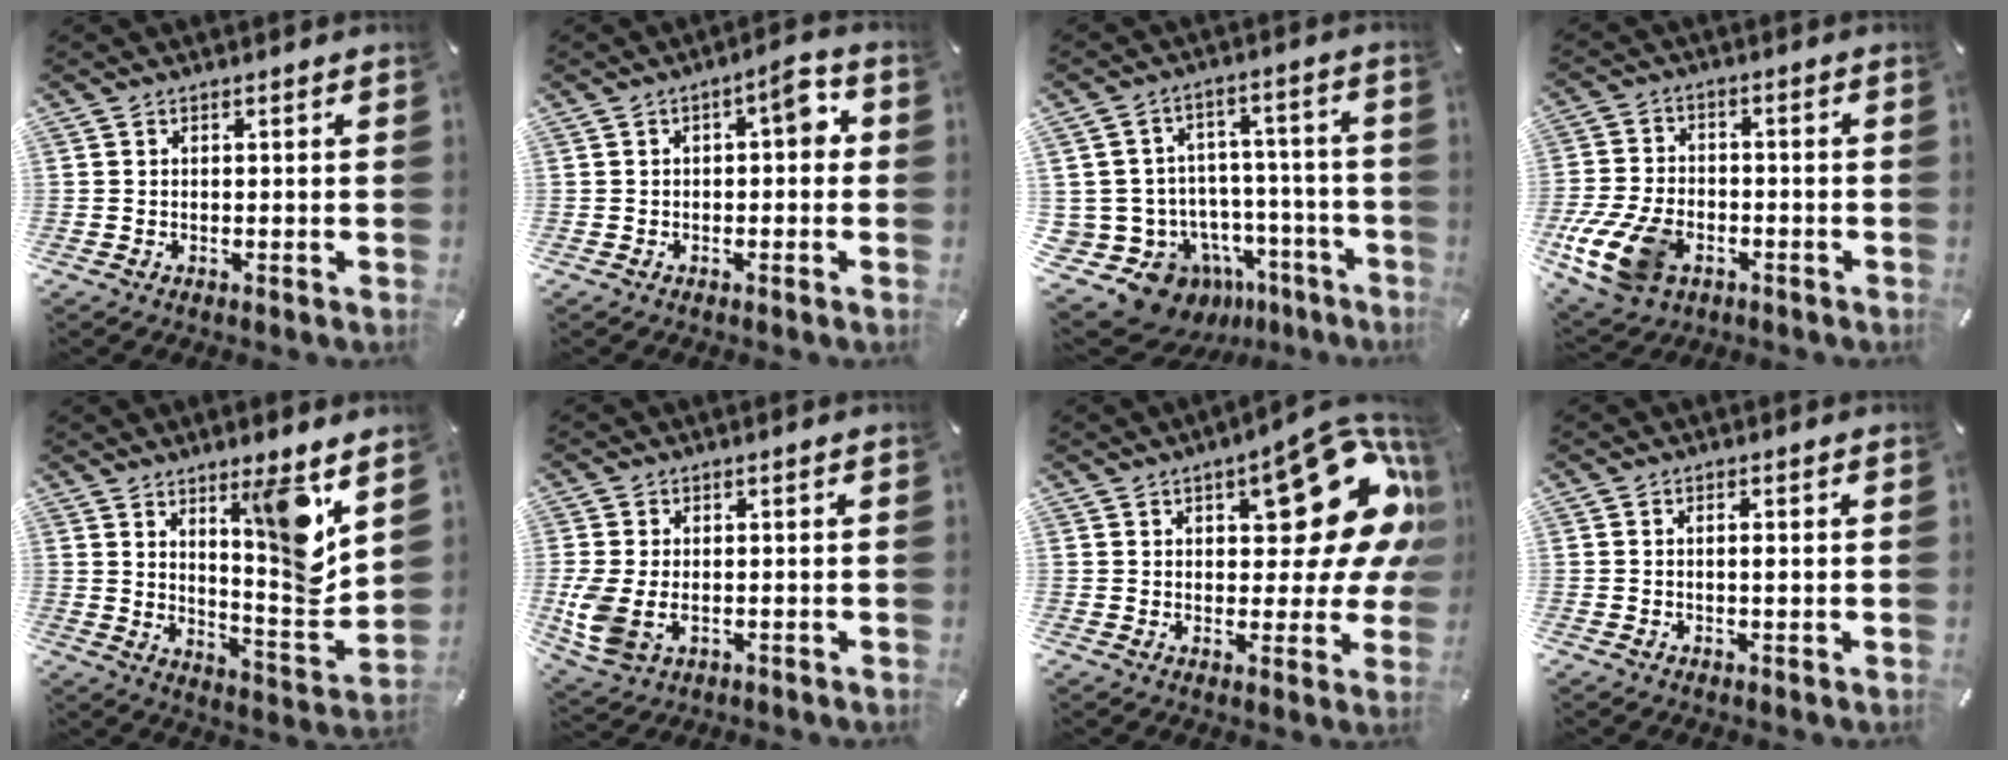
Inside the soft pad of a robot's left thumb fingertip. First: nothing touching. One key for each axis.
{"total": 5.8, "fx": 0.5, "fy": 2.7, "fz": 5.1, "tx": -0.074, "ty": 0.006, "tz": 0.000}
{"total": 13.7, "fx": -8.3, "fy": 9.7, "fz": 5.0, "tx": -0.094, "ty": 0.050, "tz": -0.125}
{"total": 14.0, "fx": -5.7, "fy": 9.3, "fz": 8.8, "tx": -0.178, "ty": 0.026, "tz": -0.097}
{"total": 12.7, "fx": 7.4, "fy": 1.9, "fz": 10.1, "tx": -0.130, "ty": -0.071, "tz": 0.117}
{"total": 6.8, "fx": -0.9, "fy": 4.8, "fz": 4.7, "tx": -0.113, "ty": -0.007, "tz": -0.016}
{"total": 21.7, "fx": 8.4, "fy": 10.1, "fz": 17.3, "tx": -0.206, "ty": -0.057, "tz": 0.130}
{"total": 1.4, "fx": 0.2, "fy": 0.5, "fz": 1.3, "tx": -0.027, "ty": 0.001, "tz": 0.004}